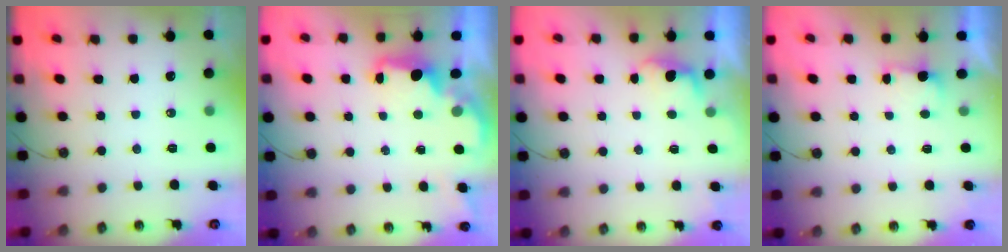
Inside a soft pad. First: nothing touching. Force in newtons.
{"total": 2.1, "press": 2.0, "slide": 0.8}
{"total": 1.3, "press": 1.0, "slide": 0.8}
{"total": 1.0, "press": 0.6, "slide": 0.8}